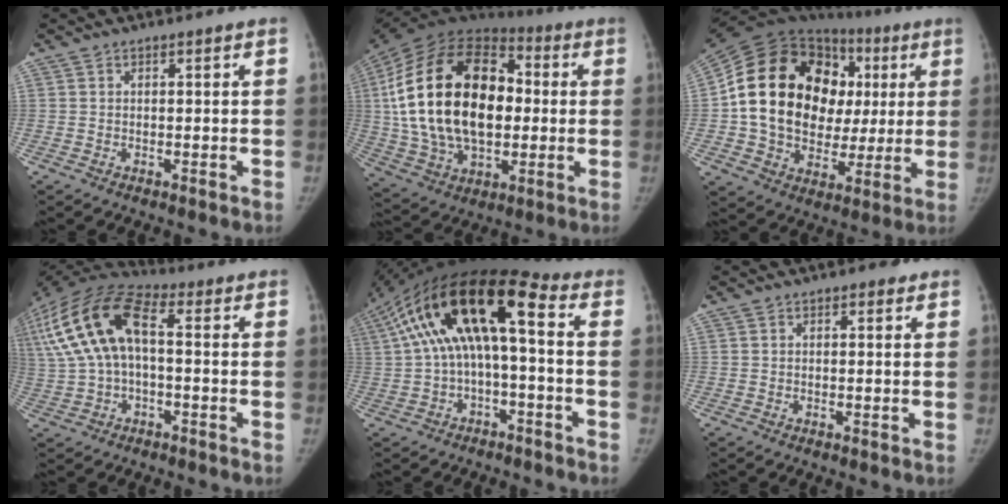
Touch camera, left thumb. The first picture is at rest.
{"total": 31.6, "force": [2.0, 19.4, 24.9], "torque": [-0.475, 0.019, 0.040]}
{"total": 27.4, "force": [4.1, 20.0, 18.4], "torque": [-0.277, 0.038, 0.073]}
{"total": 18.4, "force": [2.3, 9.5, 15.6], "torque": [-0.333, 0.041, 0.033]}
{"total": 18.8, "force": [1.6, 7.3, 17.2], "torque": [-0.324, 0.066, 0.020]}
{"total": 1.3, "force": [0.7, 0.9, 0.7], "torque": [-0.001, -0.001, 0.004]}